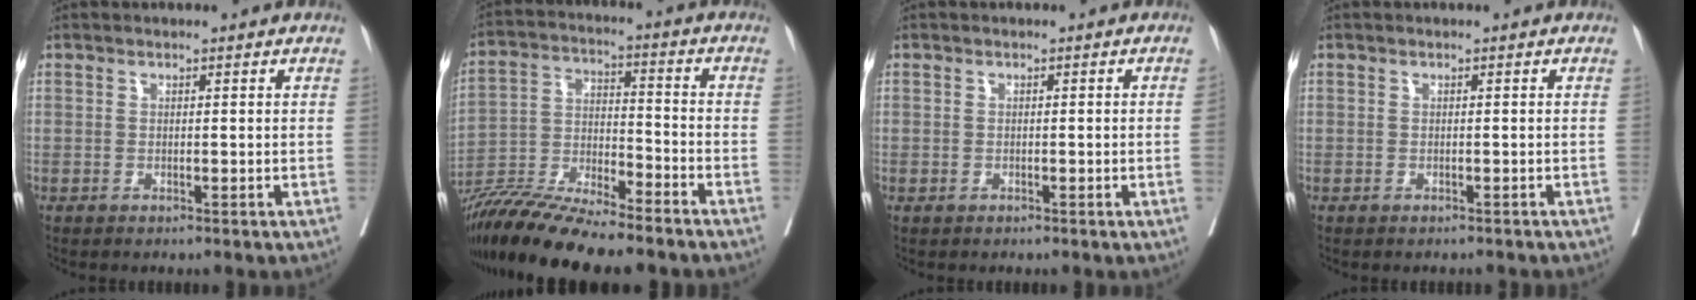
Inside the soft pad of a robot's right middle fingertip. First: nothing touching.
{"total": 15.6, "force": [-13.5, 1.3, 7.6], "torque": [-0.142, -0.017, -0.244]}
{"total": 0.6, "force": [-0.2, 0.1, 0.6], "torque": [-0.009, 0.005, -0.003]}
{"total": 1.1, "force": [-1.1, 0.3, 0.1], "torque": [-0.004, -0.001, -0.018]}